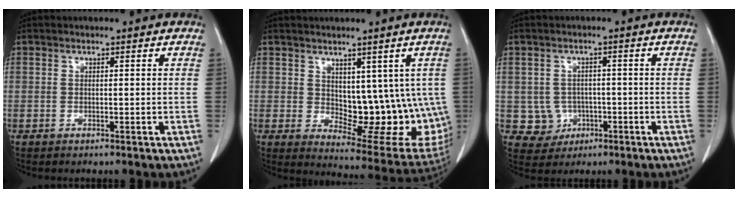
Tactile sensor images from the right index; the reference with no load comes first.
{"total": 14.3, "force": [0.8, 7.5, 12.1], "torque": [-0.138, -0.008, 0.033]}
{"total": 4.9, "force": [-0.7, 4.8, 0.5], "torque": [0.000, 0.009, -0.003]}